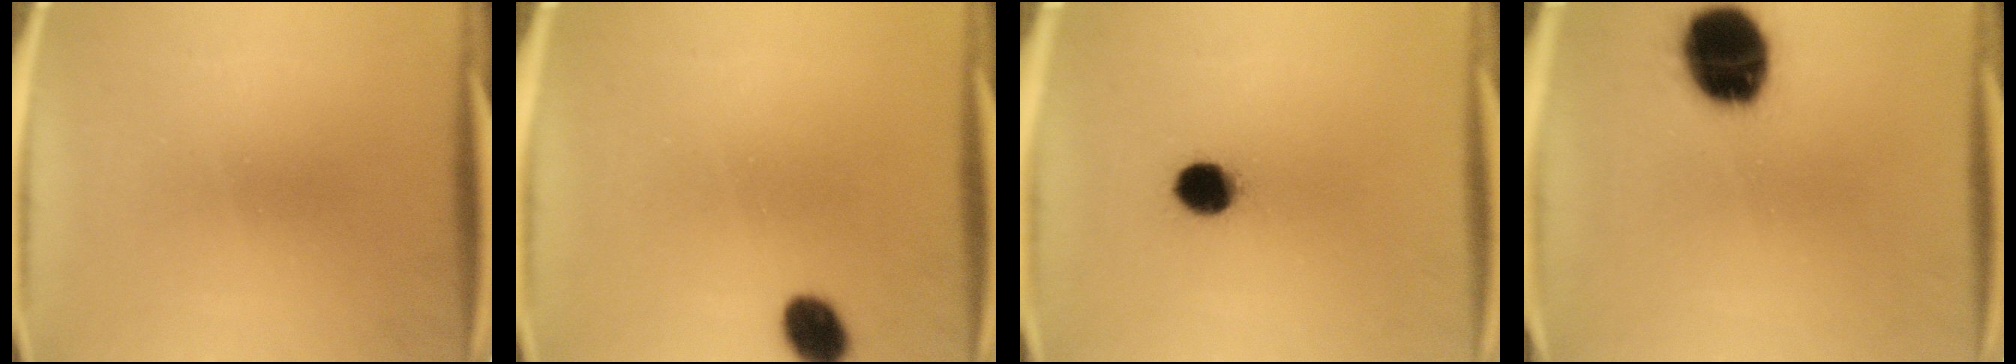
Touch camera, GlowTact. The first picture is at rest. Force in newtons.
{"total": 5.7}
{"total": 7.1}
{"total": 19.5}